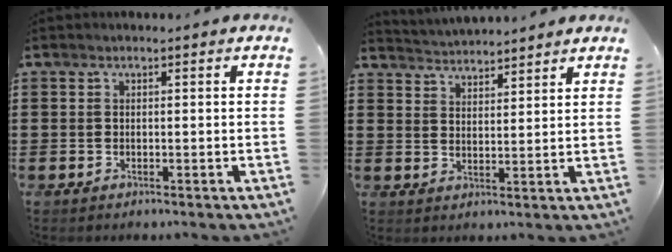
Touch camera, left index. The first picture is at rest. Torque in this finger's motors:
{"motor_torque": [1.23, -0.91, 0.25, 0.05]}